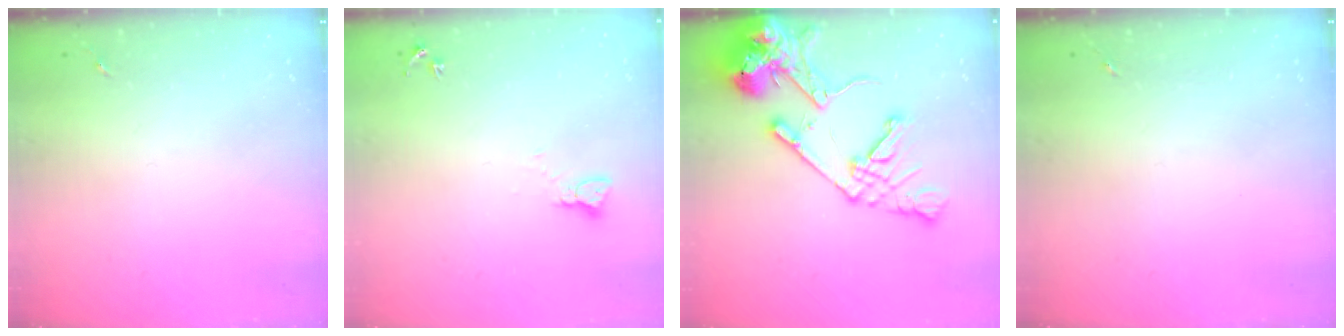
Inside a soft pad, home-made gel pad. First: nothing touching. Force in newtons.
{"total": 2.3, "press": 2.3, "slide": 0.3}
{"total": 18.1, "press": 17.9, "slide": 2.8}
{"total": 0.0}